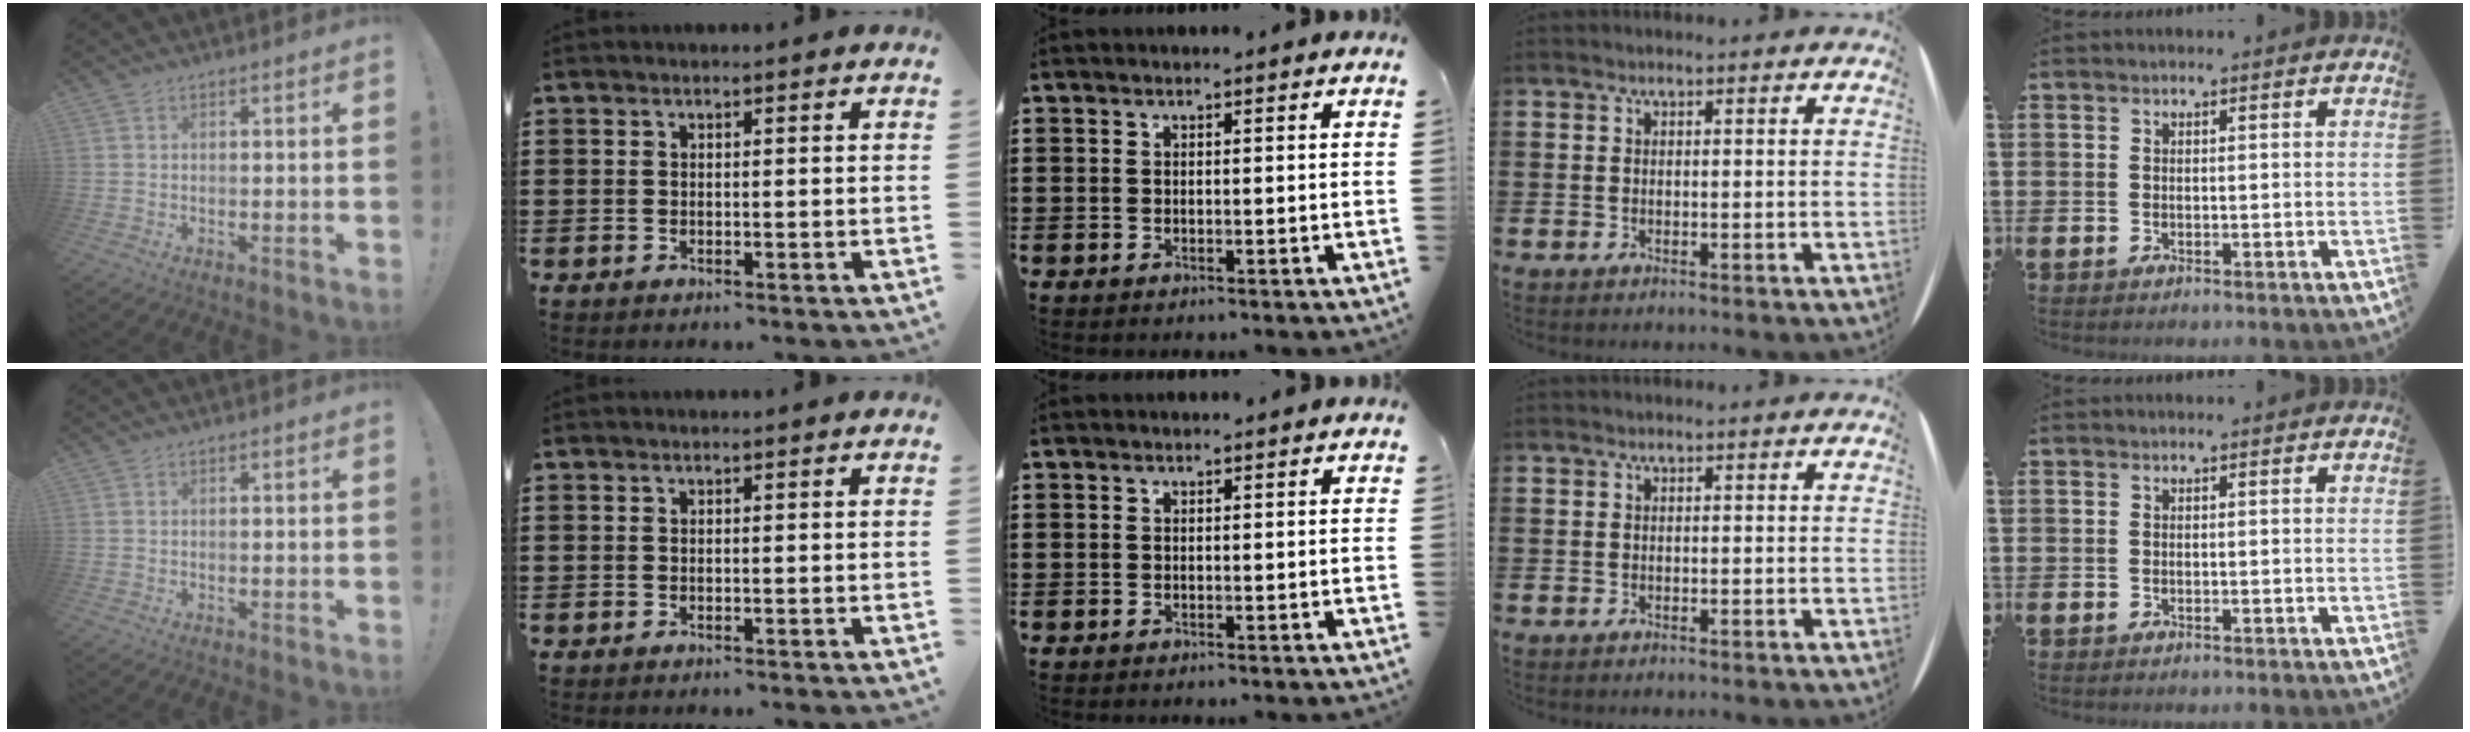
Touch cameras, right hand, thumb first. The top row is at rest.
{}